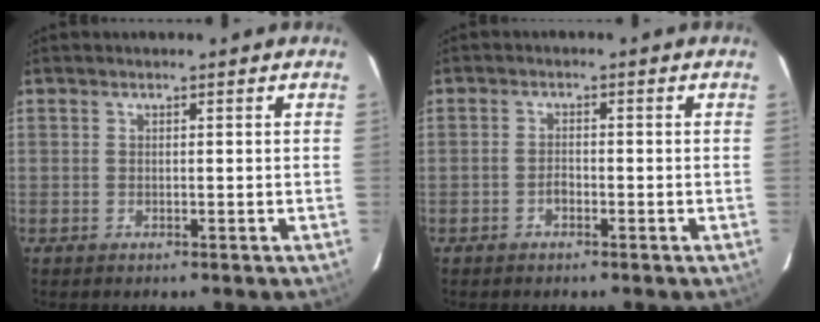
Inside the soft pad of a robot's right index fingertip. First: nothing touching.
{"total": 1.5, "force": [-0.9, 0.9, 0.8], "torque": [-0.015, 0.004, -0.016]}